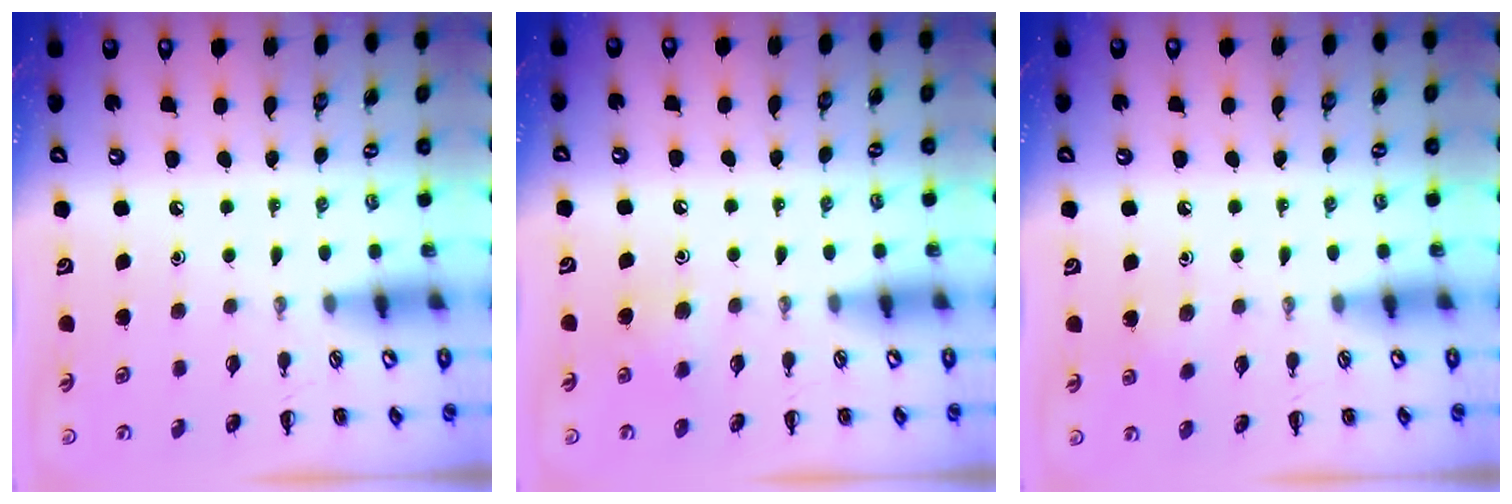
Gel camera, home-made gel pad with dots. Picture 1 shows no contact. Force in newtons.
{"total": 6.8, "press": 6.6, "slide": 1.6}
{"total": 5.1, "press": 4.8, "slide": 1.6}